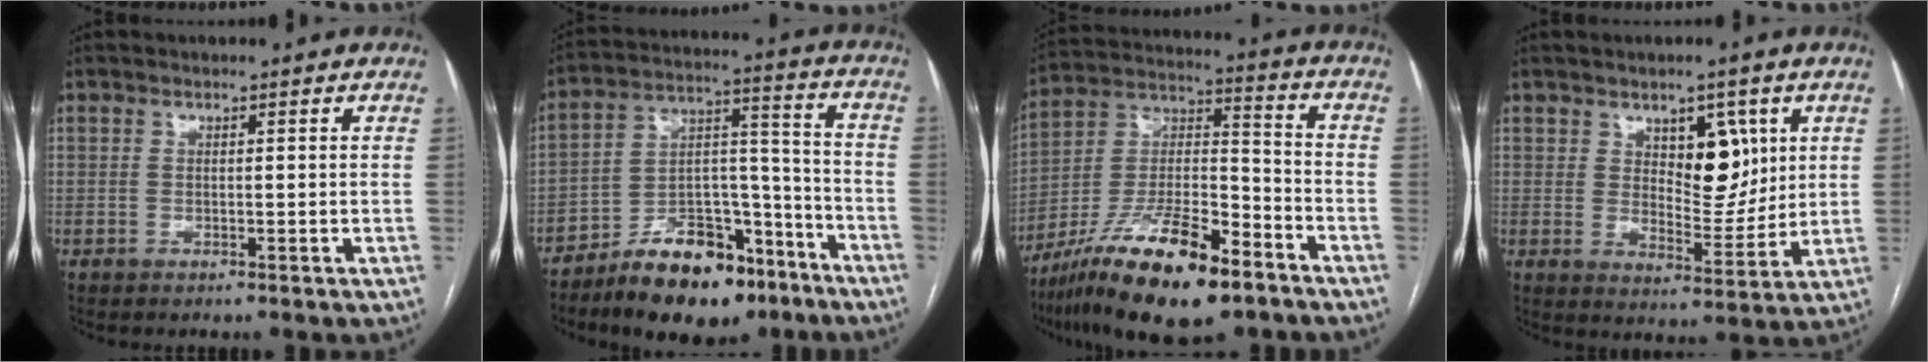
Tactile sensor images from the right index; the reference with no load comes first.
{"total": 17.1, "force": [-12.1, 6.9, 9.8], "torque": [-0.156, 0.036, -0.194]}
{"total": 20.7, "force": [-13.5, 5.0, 14.9], "torque": [-0.271, -0.005, -0.236]}
{"total": 8.1, "force": [3.1, 4.0, 6.2], "torque": [-0.088, 0.003, 0.056]}